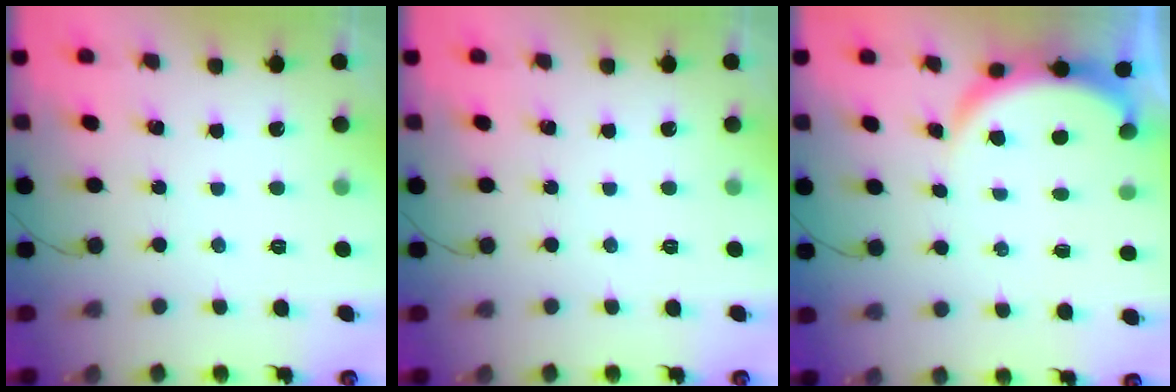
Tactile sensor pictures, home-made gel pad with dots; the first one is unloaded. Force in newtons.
{"total": 0.0}
{"total": 4.3, "press": 4.3, "slide": 0.6}